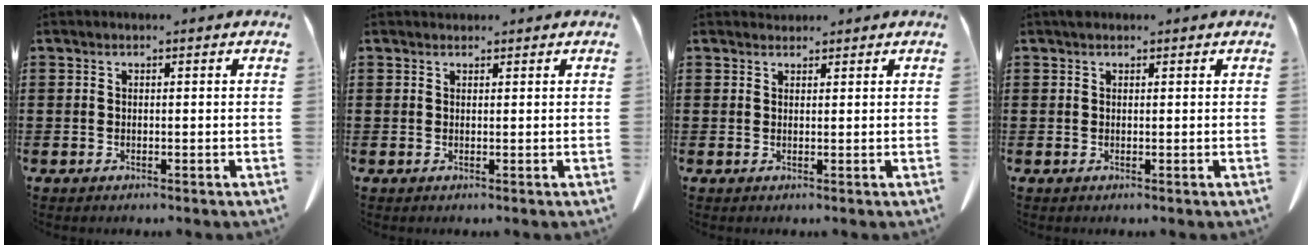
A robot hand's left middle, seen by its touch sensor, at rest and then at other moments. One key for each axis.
{"total": 0.9, "fx": 0.8, "fy": 0.4, "fz": 0.0, "tx": -0.002, "ty": 0.001, "tz": 0.016}
{"total": 1.4, "fx": 1.3, "fy": 0.5, "fz": 0.0, "tx": -0.004, "ty": 0.002, "tz": 0.026}
{"total": 0.7, "fx": 0.4, "fy": 0.4, "fz": 0.2, "tx": 0.002, "ty": 0.000, "tz": 0.006}